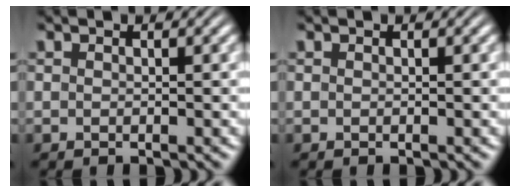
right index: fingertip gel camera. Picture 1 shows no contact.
{"total": 0.0}